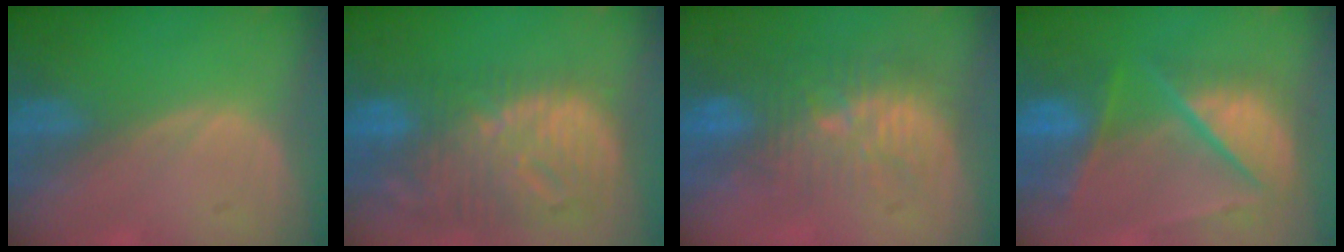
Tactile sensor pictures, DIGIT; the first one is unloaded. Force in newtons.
{"total": 12.7, "press": 10.9, "slide": 6.4}
{"total": 9.5, "press": 9.0, "slide": 2.8}
{"total": 10.6, "press": 8.7, "slide": 6.0}